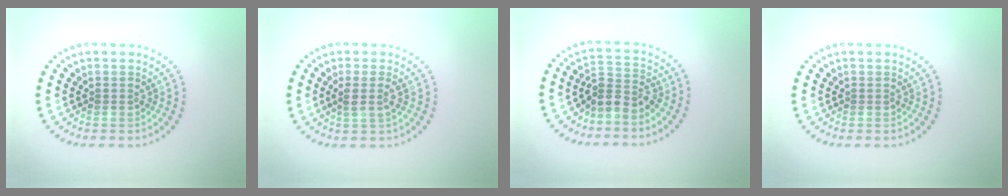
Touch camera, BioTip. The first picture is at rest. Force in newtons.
{"total": 1.9, "press": 1.5, "slide": 1.2}
{"total": 2.7, "press": 2.1, "slide": 1.6}
{"total": 0.0}